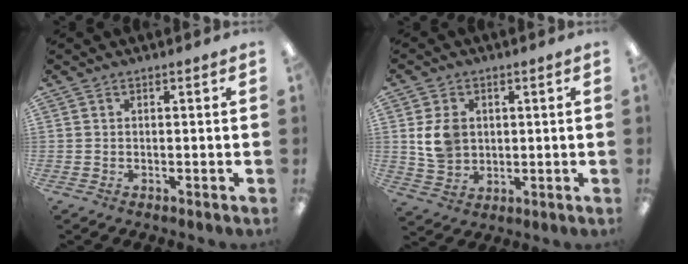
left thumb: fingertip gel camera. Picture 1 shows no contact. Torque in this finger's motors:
{"motor_torque": [1.06, 1.00, 0.92, -0.50, 0.06]}